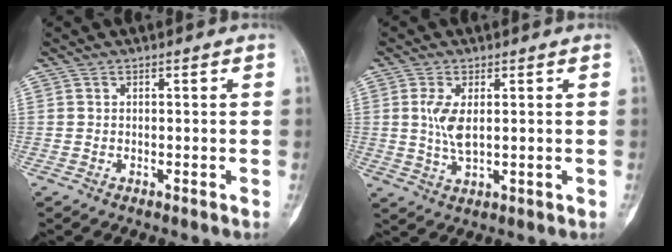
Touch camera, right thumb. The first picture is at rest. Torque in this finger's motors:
{"motor_torque": [0.93, 0.92, 0.93, 0.30, 0.26]}